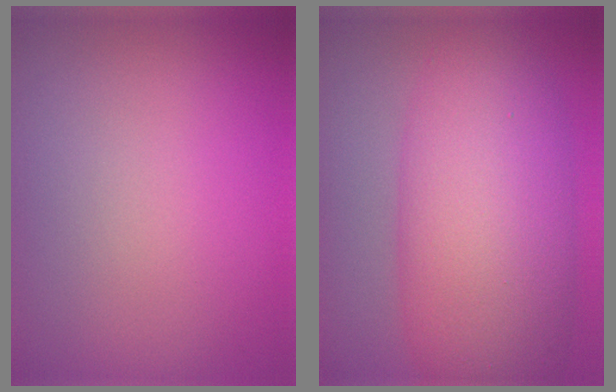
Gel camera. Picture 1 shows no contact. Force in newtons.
{"total": 9.9, "press": 9.9, "slide": 0.2}